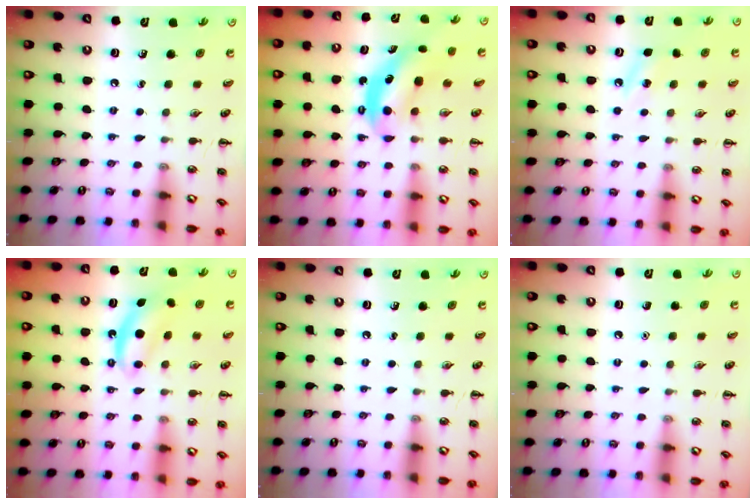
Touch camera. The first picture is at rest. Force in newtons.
{"total": 6.2, "press": 6.2, "slide": 0.4}
{"total": 4.5, "press": 4.3, "slide": 1.4}
{"total": 6.1, "press": 6.0, "slide": 1.1}
{"total": 0.0}
{"total": 1.6, "press": 1.6, "slide": 0.1}